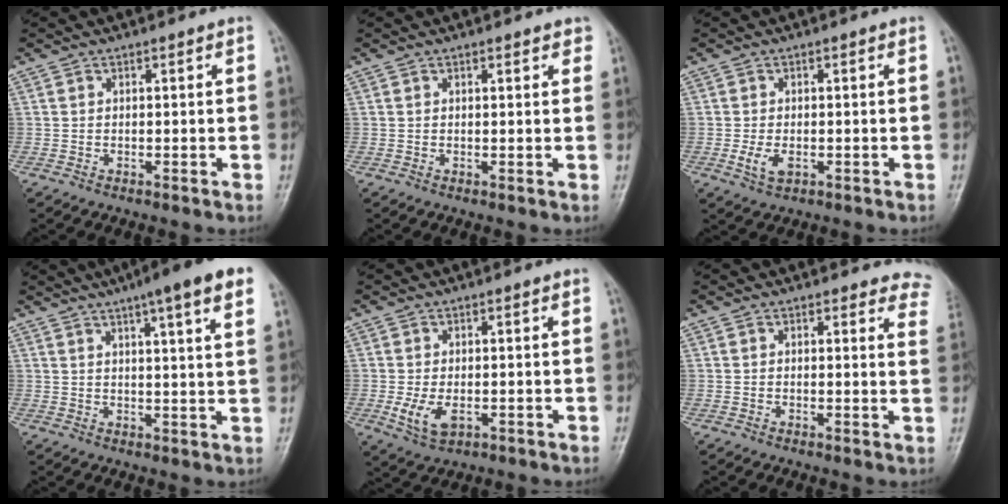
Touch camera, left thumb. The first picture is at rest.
{"total": 2.1, "force": [1.7, 0.7, 1.1], "torque": [0.002, 0.000, 0.016]}
{"total": 3.2, "force": [-0.5, 1.7, 2.7], "torque": [-0.051, -0.002, -0.003]}
{"total": 13.6, "force": [8.4, 1.8, 10.6], "torque": [-0.138, -0.011, 0.103]}
{"total": 4.9, "force": [-0.7, 2.7, 4.0], "torque": [-0.074, -0.008, -0.003]}
{"total": 8.0, "force": [7.4, 2.7, 1.1], "torque": [0.041, -0.030, 0.045]}